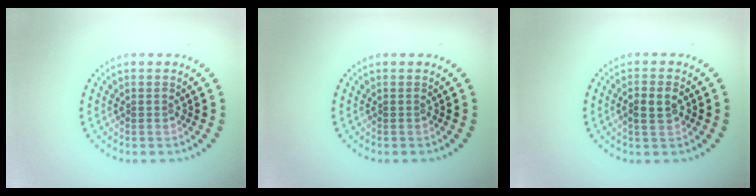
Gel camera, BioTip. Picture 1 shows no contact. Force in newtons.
{"total": 0.0}
{"total": 2.4, "press": 2.3, "slide": 0.4}